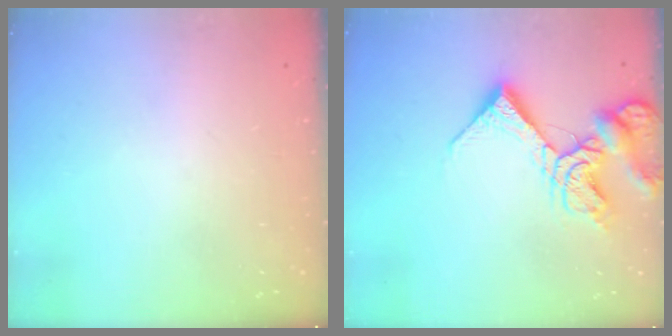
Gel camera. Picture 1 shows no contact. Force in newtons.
{"total": 13.8, "press": 13.7, "slide": 1.7}